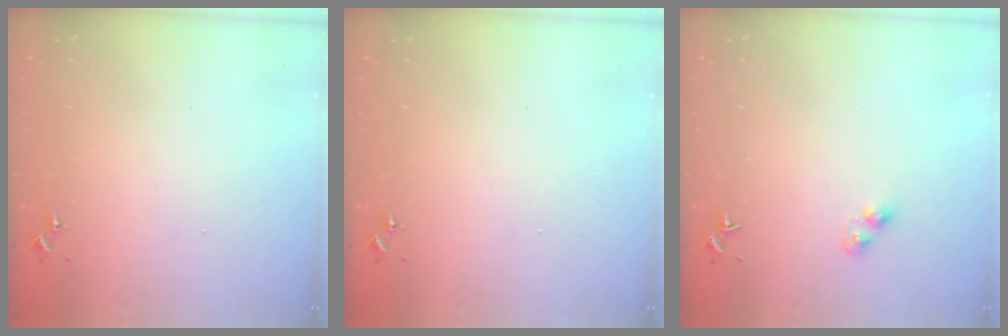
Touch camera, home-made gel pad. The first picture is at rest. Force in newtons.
{"total": 0.0}
{"total": 3.2, "press": 3.2, "slide": 0.5}